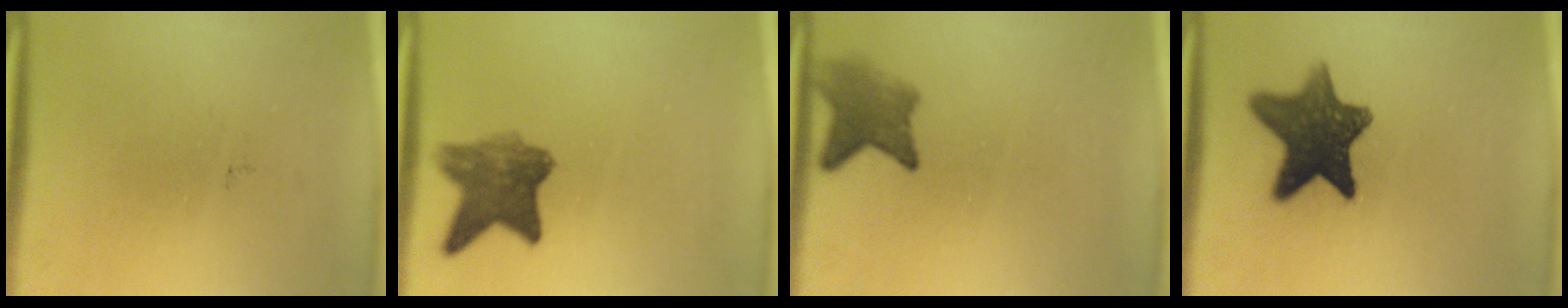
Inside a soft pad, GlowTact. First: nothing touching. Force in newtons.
{"total": 7.1}
{"total": 4.1}
{"total": 11.4}